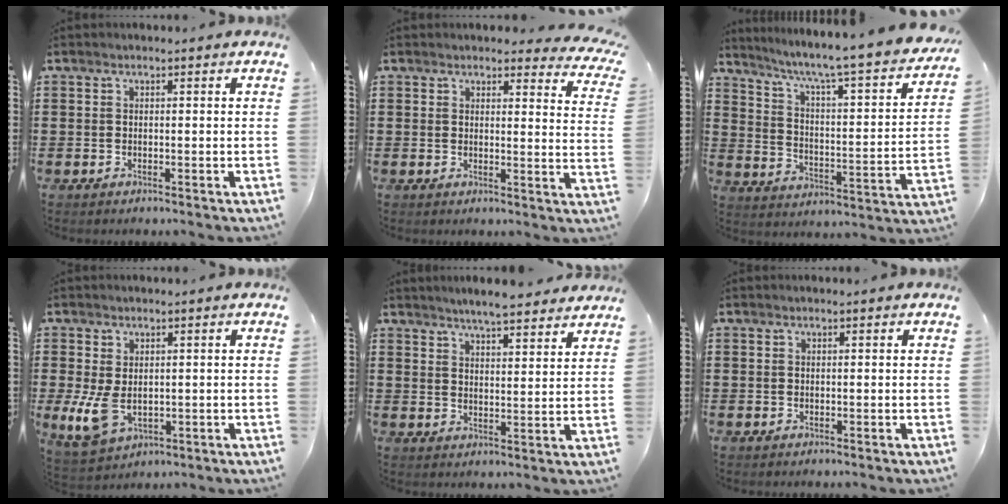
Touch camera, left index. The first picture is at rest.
{"total": 3.2, "force": [3.0, 0.5, 0.9], "torque": [-0.015, -0.016, 0.052]}
{"total": 5.3, "force": [4.1, -0.4, 3.3], "torque": [-0.084, -0.048, 0.055]}
{"total": 6.2, "force": [-0.7, 3.7, 4.9], "torque": [-0.120, -0.008, -0.013]}
{"total": 4.8, "force": [4.6, 0.0, 1.1], "torque": [-0.038, -0.017, 0.083]}
{"total": 0.0}